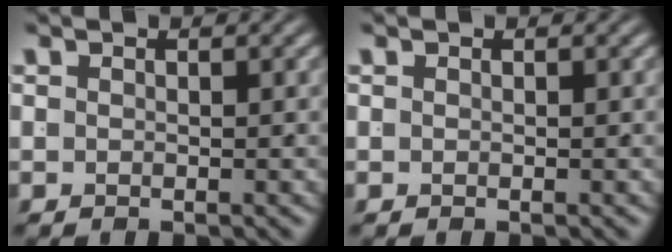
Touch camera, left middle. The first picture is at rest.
{"total": 0.0}